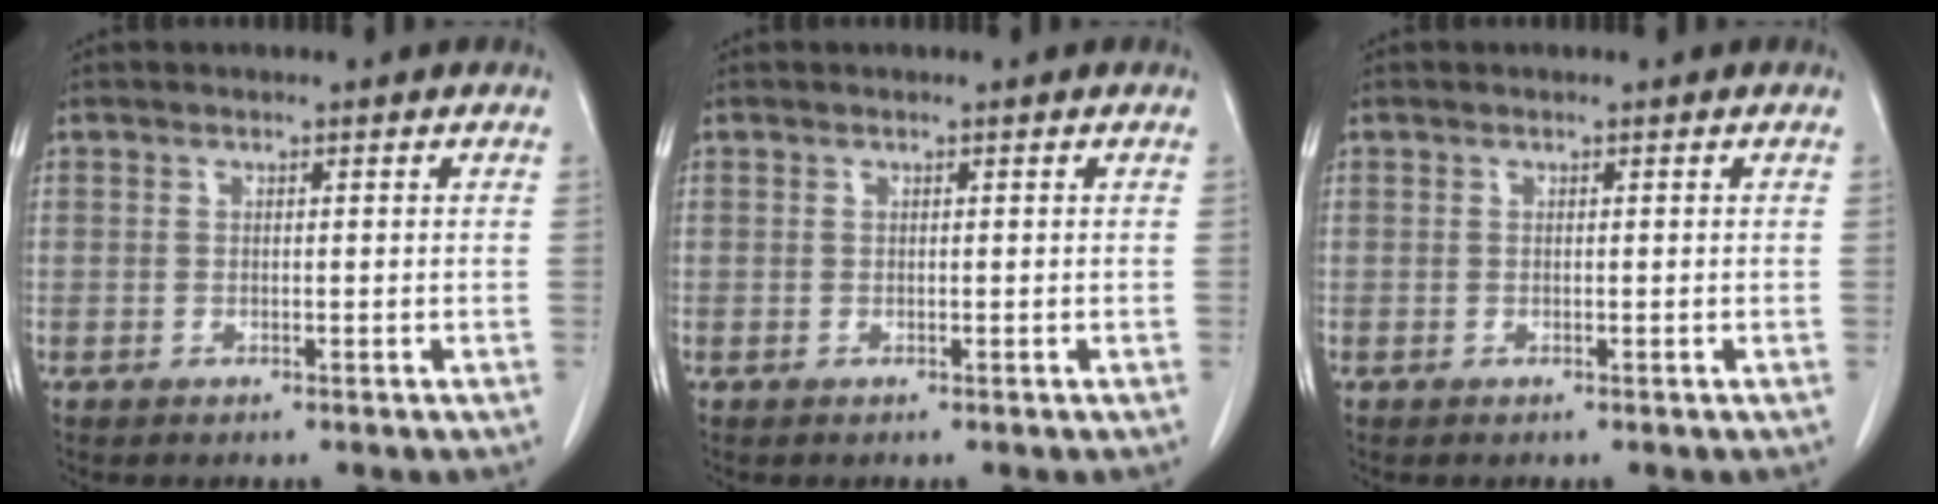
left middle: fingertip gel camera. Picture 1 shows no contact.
{"total": 0.0}
{"total": 0.0}